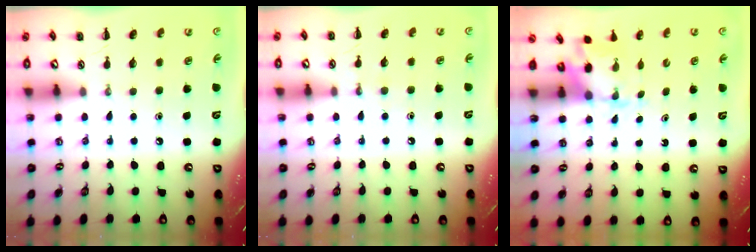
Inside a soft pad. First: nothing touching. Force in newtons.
{"total": 5.0, "press": 4.8, "slide": 1.4}
{"total": 2.3, "press": 2.3, "slide": 0.5}